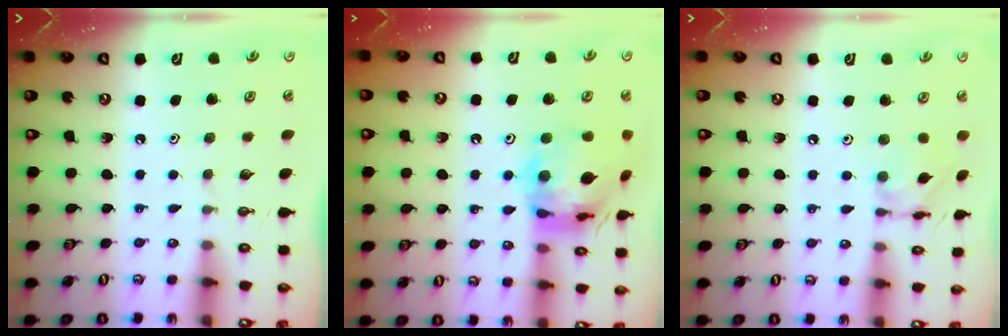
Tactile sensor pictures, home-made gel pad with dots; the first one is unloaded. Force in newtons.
{"total": 16.8, "press": 16.7, "slide": 1.8}
{"total": 7.2, "press": 7.2, "slide": 0.2}